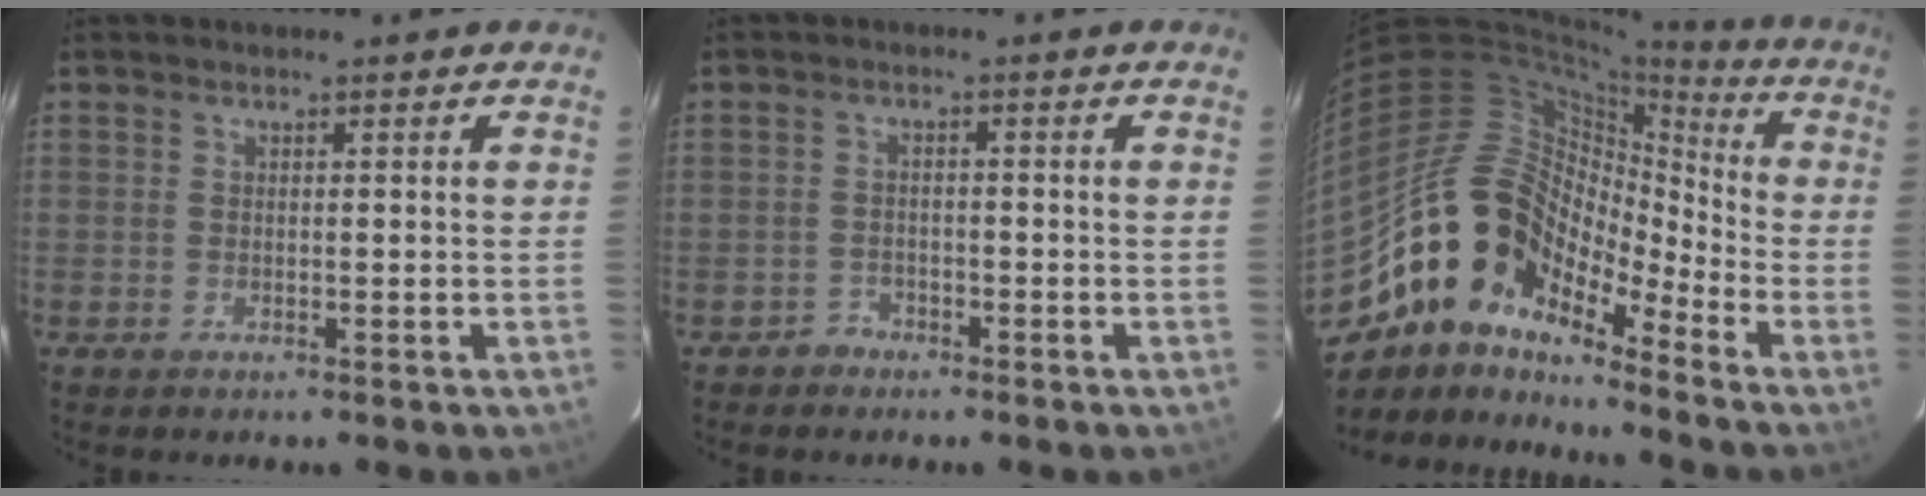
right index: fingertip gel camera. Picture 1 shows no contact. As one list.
[{"total": 2.3, "force": [-1.7, 1.5, -0.2], "torque": [0.001, 0.009, -0.028]}, {"total": 15.9, "force": [-11.1, 8.3, 7.7], "torque": [-0.137, 0.014, -0.225]}]